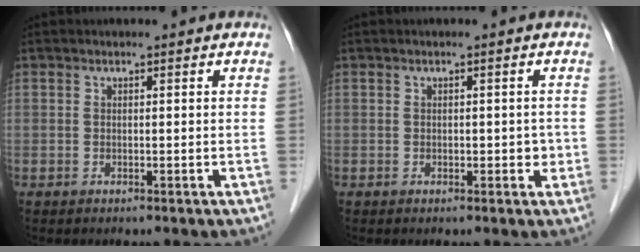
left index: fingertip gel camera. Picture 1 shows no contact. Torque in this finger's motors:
{"motor_torque": [0.02, 0.13, 0.00, -0.01]}